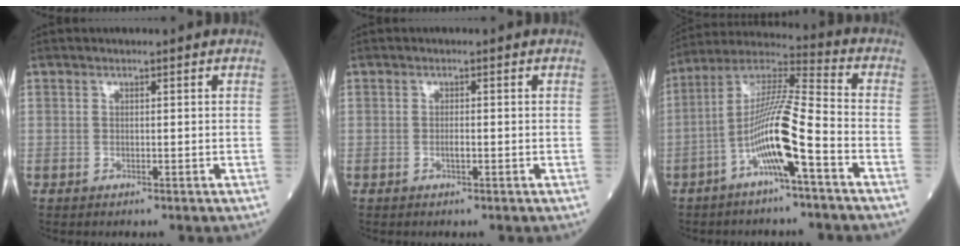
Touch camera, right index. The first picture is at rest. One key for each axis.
{"total": 1.0, "fx": -0.3, "fy": 0.1, "fz": 0.9, "tx": -0.020, "ty": -0.001, "tz": -0.006}
{"total": 12.4, "fx": -4.7, "fy": 0.2, "fz": 11.5, "tx": -0.224, "ty": 0.013, "tz": -0.095}